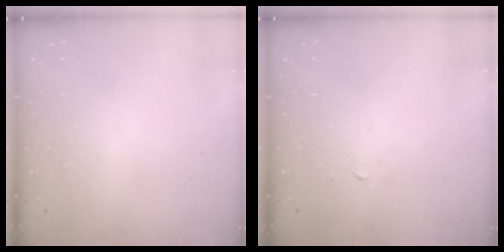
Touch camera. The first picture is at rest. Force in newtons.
{"total": 1.8, "press": 1.8, "slide": 0.1}